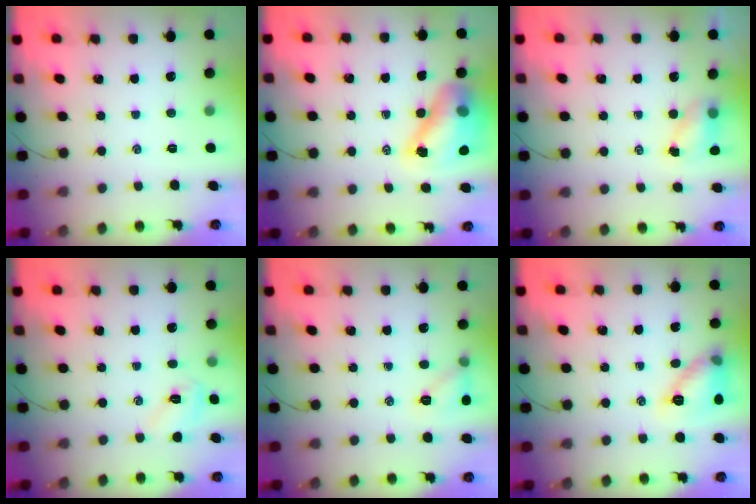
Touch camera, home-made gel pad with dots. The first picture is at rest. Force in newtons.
{"total": 14.0, "press": 13.4, "slide": 3.9}
{"total": 4.9, "press": 4.8, "slide": 0.8}
{"total": 5.5, "press": 5.3, "slide": 1.4}
{"total": 7.2, "press": 7.1, "slide": 1.4}
{"total": 12.0, "press": 12.0, "slide": 0.4}